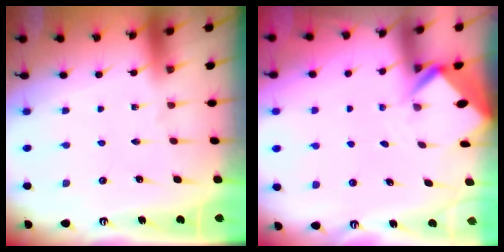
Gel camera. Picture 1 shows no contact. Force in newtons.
{"total": 3.3, "press": 3.3, "slide": 0.2}